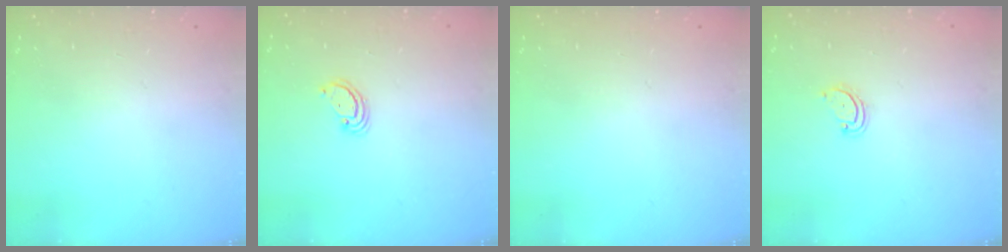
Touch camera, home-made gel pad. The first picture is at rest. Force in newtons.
{"total": 2.4, "press": 2.4, "slide": 0.2}
{"total": 0.0}
{"total": 3.6, "press": 3.5, "slide": 0.4}